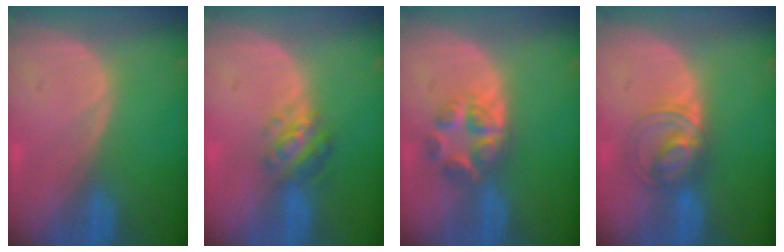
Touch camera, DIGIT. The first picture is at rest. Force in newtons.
{"total": 4.9, "press": 4.4, "slide": 2.0}
{"total": 5.7, "press": 5.3, "slide": 2.1}
{"total": 5.7, "press": 5.6, "slide": 0.4}